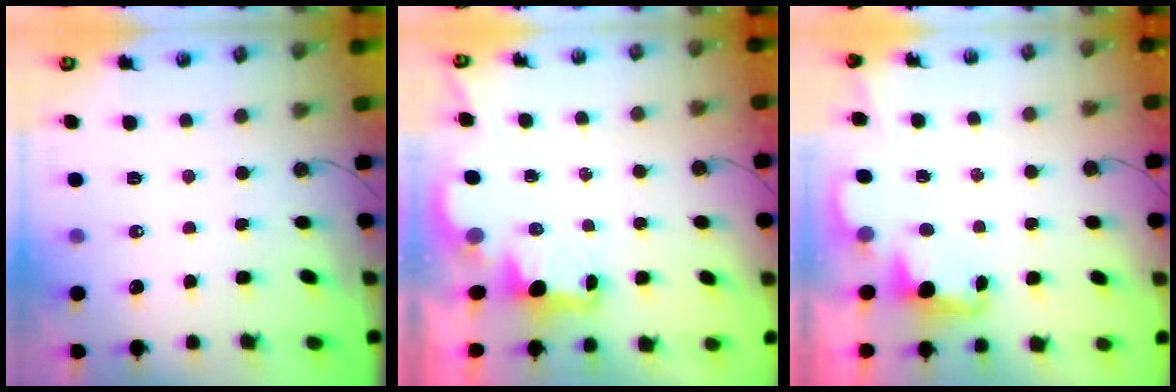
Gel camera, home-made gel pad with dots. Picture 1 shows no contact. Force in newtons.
{"total": 2.2, "press": 2.1, "slide": 0.8}
{"total": 3.4, "press": 3.4, "slide": 0.5}